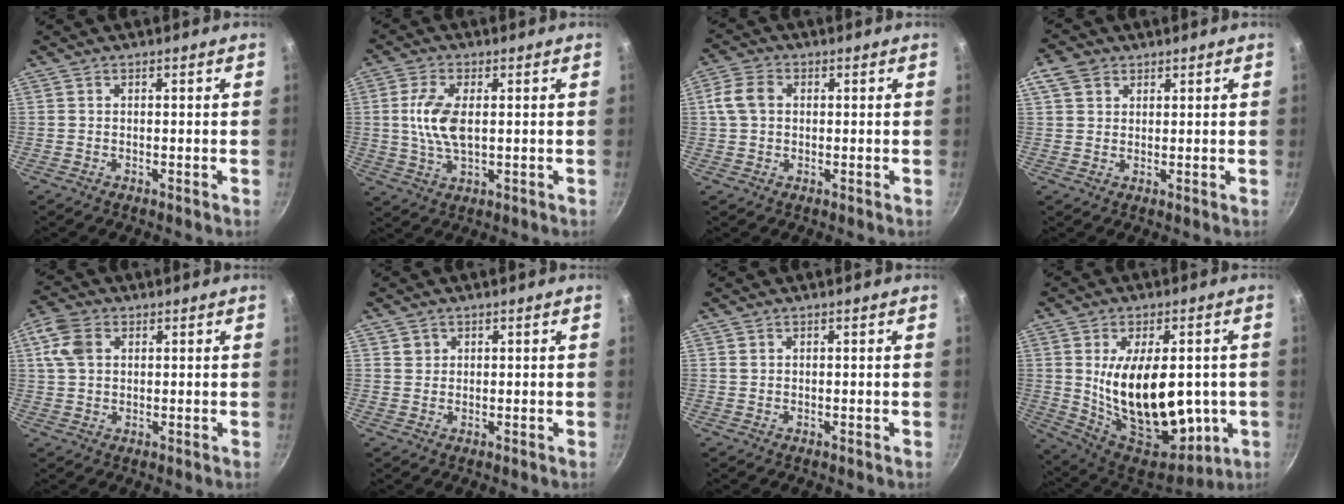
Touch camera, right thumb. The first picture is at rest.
{"total": 8.4, "force": [0.9, 4.2, 7.3], "torque": [-0.145, 0.000, 0.017]}
{"total": 5.5, "force": [0.7, 4.2, 3.5], "torque": [-0.060, 0.011, 0.005]}
{"total": 4.7, "force": [2.3, 3.5, 2.1], "torque": [-0.029, -0.001, 0.038]}
{"total": 6.5, "force": [2.0, 4.6, 4.1], "torque": [-0.075, 0.006, 0.032]}
{"total": 1.5, "force": [0.8, 1.3, 0.2], "torque": [0.010, 0.005, 0.013]}
{"total": 0.0}
{"total": 22.9, "force": [-0.8, 12.5, 19.1], "torque": [-0.273, -0.031, 0.013]}